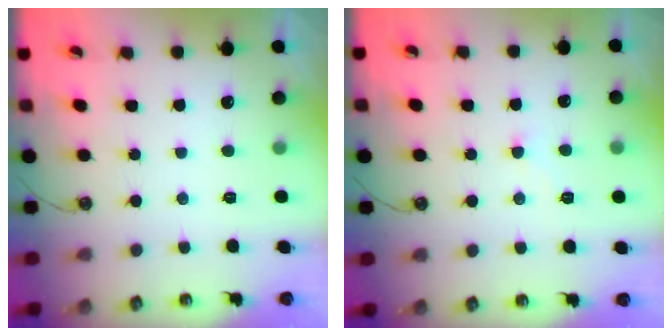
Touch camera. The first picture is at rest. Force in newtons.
{"total": 0.5, "press": 0.1, "slide": 0.5}